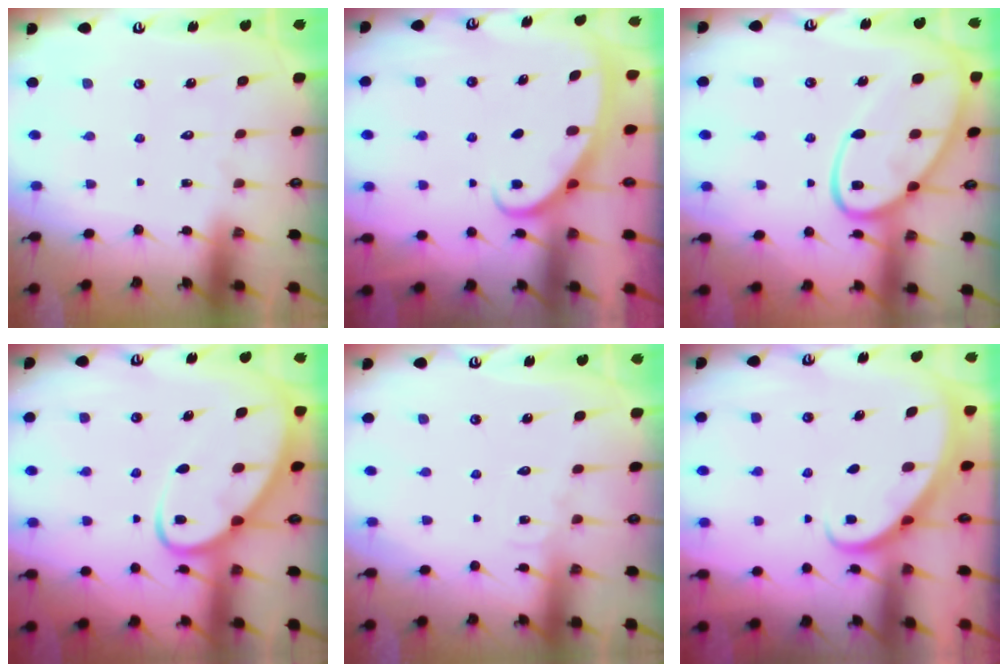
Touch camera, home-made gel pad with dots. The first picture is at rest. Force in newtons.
{"total": 2.7, "press": 2.7, "slide": 0.4}
{"total": 15.7, "press": 15.6, "slide": 1.6}
{"total": 7.4, "press": 7.4, "slide": 0.8}
{"total": 6.1, "press": 6.1, "slide": 0.5}
{"total": 2.8, "press": 2.8, "slide": 0.2}